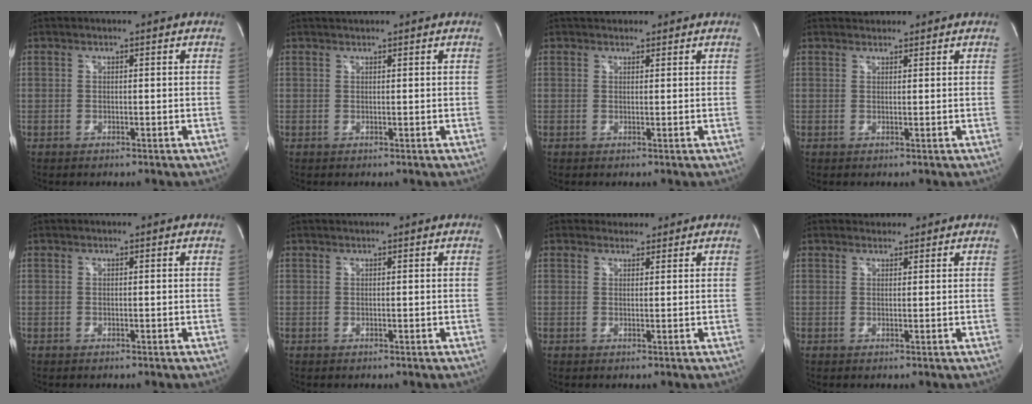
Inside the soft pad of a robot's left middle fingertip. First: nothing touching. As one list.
[{"total": 1.1, "force": [1.1, 0.1, 0.3], "torque": [-0.009, 0.015, 0.022]}, {"total": 2.9, "force": [2.4, 1.3, 0.8], "torque": [-0.008, 0.026, 0.036]}, {"total": 1.7, "force": [1.6, 0.7, -0.1], "torque": [-0.001, 0.015, 0.026]}, {"total": 0.0}, {"total": 0.5, "force": [0.5, 0.0, 0.1], "torque": [-0.007, 0.011, 0.012]}, {"total": 2.3, "force": [2.1, 1.0, -0.3], "torque": [0.004, 0.012, 0.030]}, {"total": 2.1, "force": [1.9, 0.9, -0.1], "torque": [0.002, 0.014, 0.027]}]